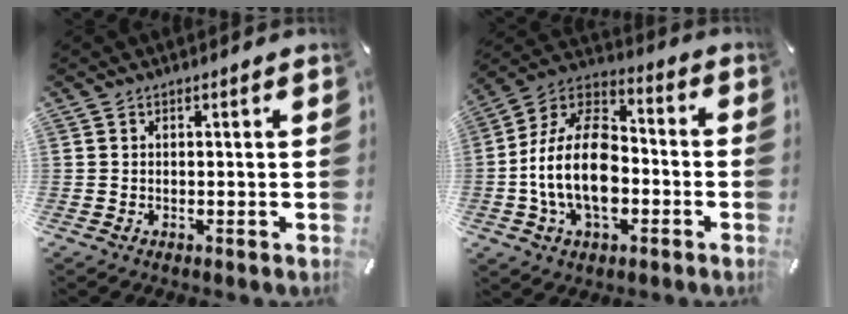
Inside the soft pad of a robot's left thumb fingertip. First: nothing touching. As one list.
[{"total": 18.1, "force": [-4.6, 11.6, 13.0], "torque": [-0.277, 0.024, -0.087]}]